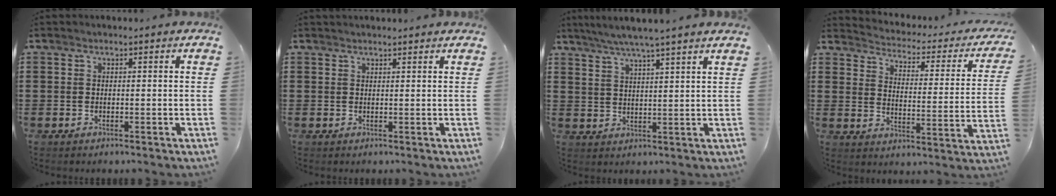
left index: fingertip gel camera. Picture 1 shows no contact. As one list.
[{"total": 1.0, "force": [1.0, 0.1, 0.2], "torque": [-0.006, -0.001, 0.020]}, {"total": 4.7, "force": [4.1, -0.7, 2.2], "torque": [-0.054, -0.014, 0.071]}, {"total": 2.0, "force": [2.0, 0.2, 0.2], "torque": [-0.025, -0.027, 0.022]}]